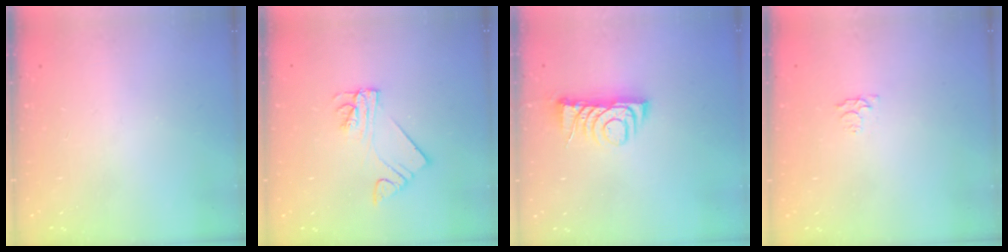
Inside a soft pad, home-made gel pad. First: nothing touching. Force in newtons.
{"total": 5.9, "press": 5.9, "slide": 0.7}
{"total": 7.0, "press": 7.0, "slide": 0.7}
{"total": 3.2, "press": 3.2, "slide": 0.5}